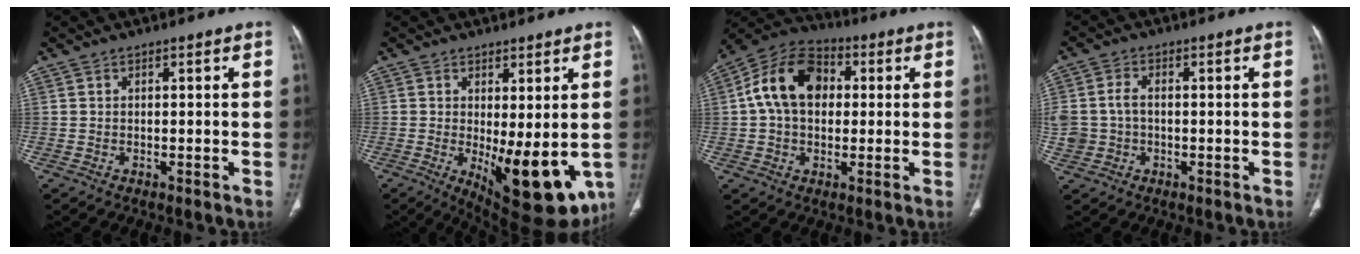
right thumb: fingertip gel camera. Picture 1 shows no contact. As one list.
[{"total": 14.0, "force": [-2.4, 5.3, 12.7], "torque": [-0.166, -0.030, -0.014]}, {"total": 14.0, "force": [2.0, 9.9, 9.8], "torque": [-0.156, 0.026, 0.022]}, {"total": 6.8, "force": [-0.4, 5.2, 4.3], "torque": [-0.097, 0.018, -0.005]}]